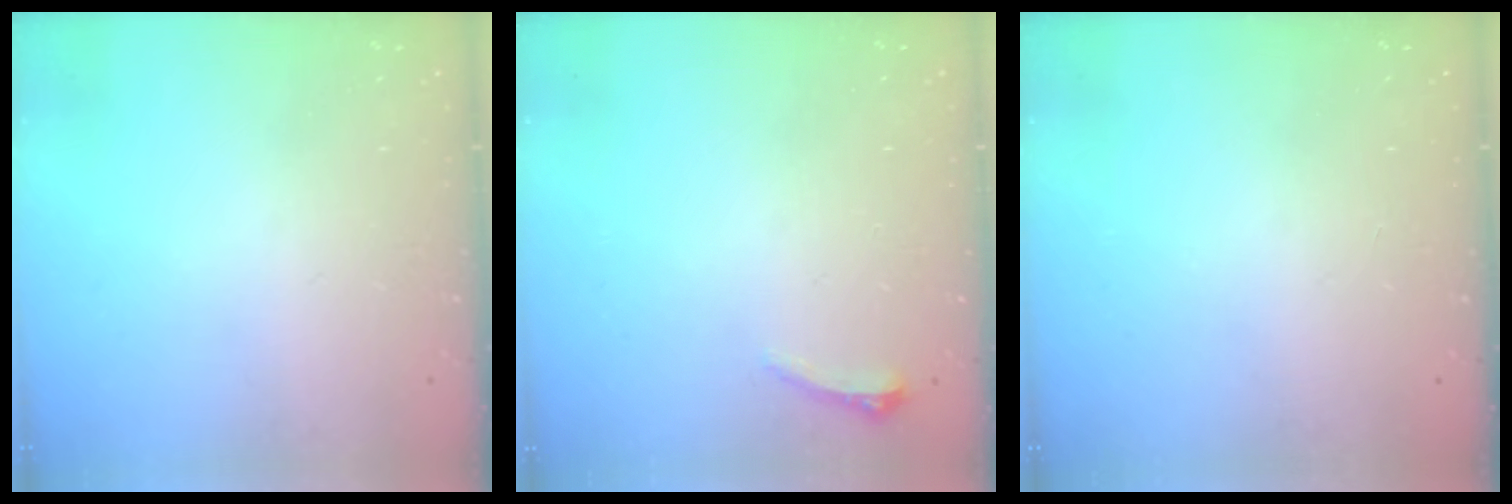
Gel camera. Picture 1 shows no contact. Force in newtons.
{"total": 4.2, "press": 3.9, "slide": 1.7}
{"total": 0.0}